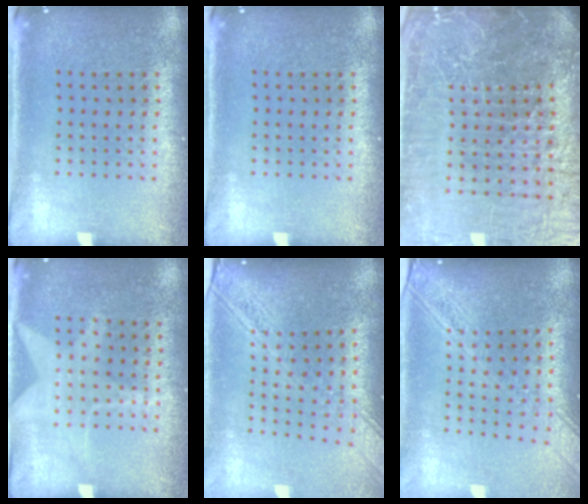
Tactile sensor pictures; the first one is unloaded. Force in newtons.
{"total": 0.0}
{"total": 6.3, "press": 5.7, "slide": 2.7}
{"total": 1.2, "press": 1.2, "slide": 0.2}
{"total": 2.3, "press": 1.9, "slide": 1.3}
{"total": 2.1, "press": 1.8, "slide": 1.1}